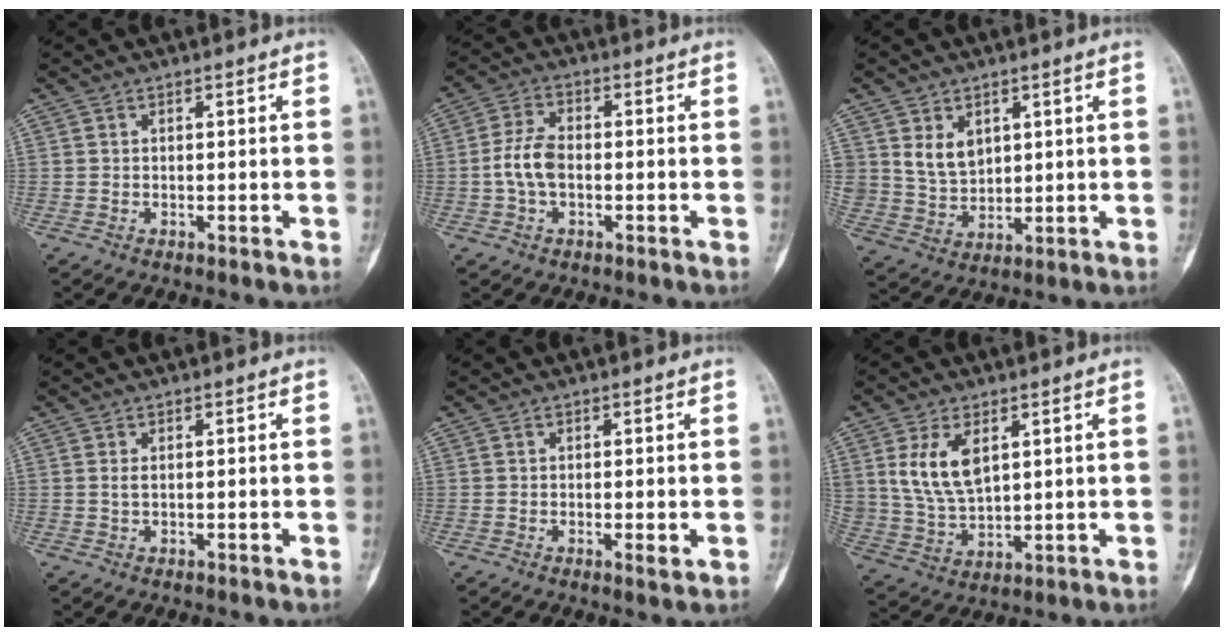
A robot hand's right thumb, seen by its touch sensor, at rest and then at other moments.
{"total": 6.4, "force": [-1.0, 3.8, 5.1], "torque": [-0.109, 0.018, -0.024]}
{"total": 6.7, "force": [2.7, 5.0, 3.7], "torque": [-0.044, -0.023, 0.061]}
{"total": 0.8, "force": [0.1, 0.4, 0.7], "torque": [-0.013, -0.001, 0.001]}
{"total": 2.0, "force": [-0.4, 0.6, 1.9], "torque": [-0.032, -0.006, -0.006]}
{"total": 9.9, "force": [3.5, 5.6, 7.4], "torque": [-0.133, -0.012, 0.080]}